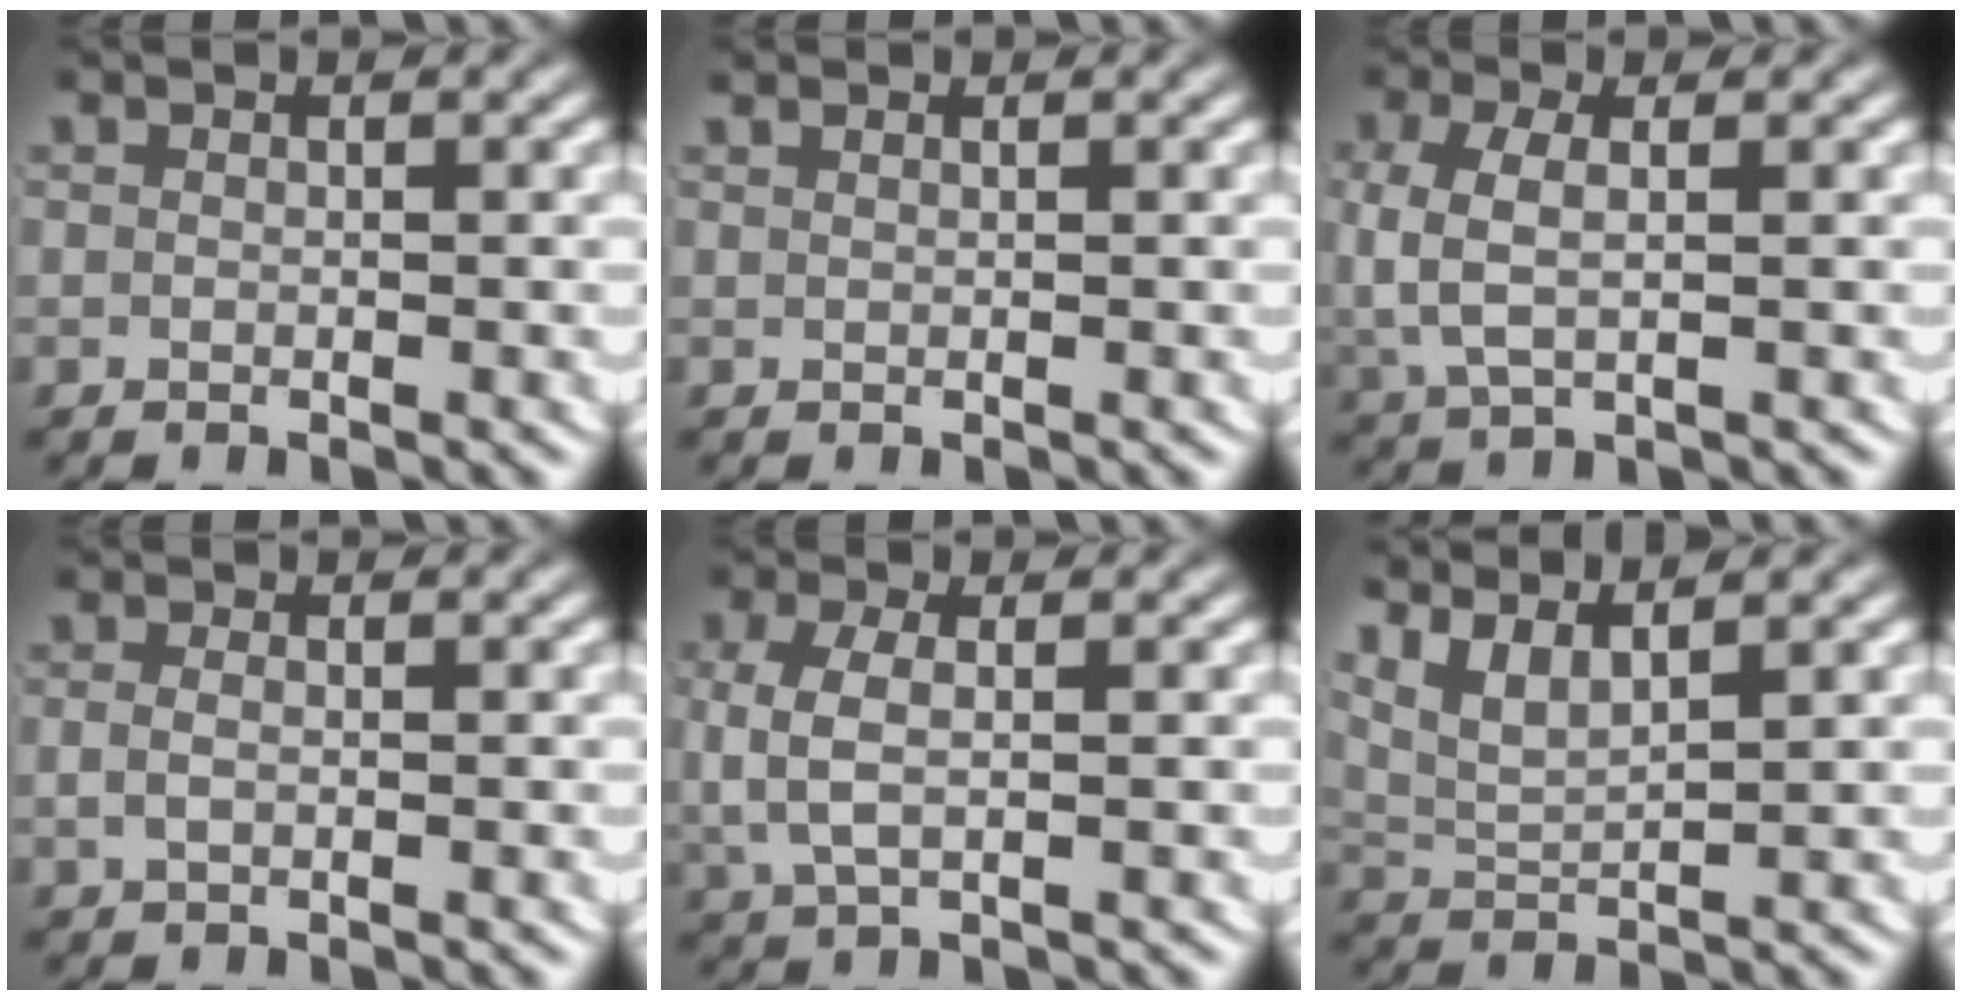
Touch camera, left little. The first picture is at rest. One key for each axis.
{"total": 0.6, "fx": 0.6, "fy": -0.2, "fz": 0.2, "tx": 0.000, "ty": 0.000, "tz": 0.012}
{"total": 3.8, "fx": 0.4, "fy": 2.0, "fz": 3.2, "tx": -0.085, "ty": -0.011, "tz": 0.016}
{"total": 1.0, "fx": -0.4, "fy": 0.4, "fz": 0.9, "tx": -0.024, "ty": -0.008, "tz": -0.001}
{"total": 3.4, "fx": 0.3, "fy": 1.7, "fz": 3.0, "tx": -0.077, "ty": -0.007, "tz": 0.013}
{"total": 6.0, "fx": 2.8, "fy": 4.0, "fz": 3.5, "tx": -0.091, "ty": -0.004, "tz": 0.041}